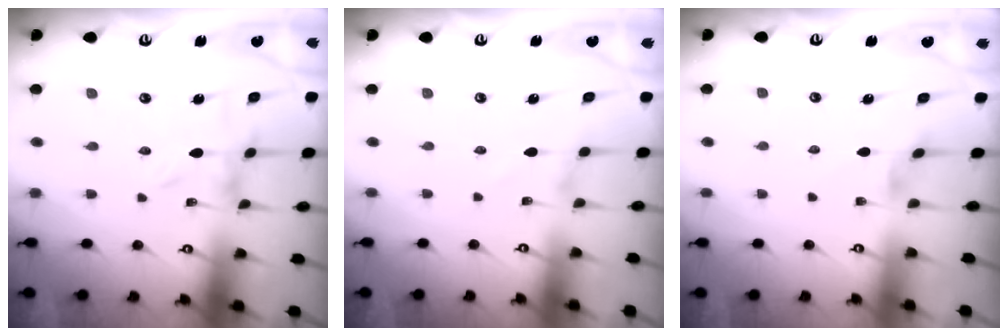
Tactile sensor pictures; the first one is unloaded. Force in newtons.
{"total": 1.2, "press": 1.2, "slide": 0.0}
{"total": 1.2, "press": 1.1, "slide": 0.3}